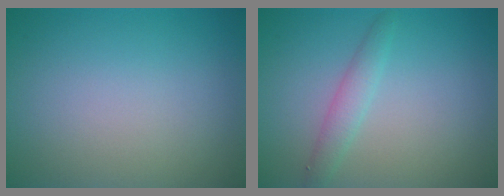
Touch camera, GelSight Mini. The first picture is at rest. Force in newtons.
{"total": 1.9, "press": 1.9, "slide": 0.1}